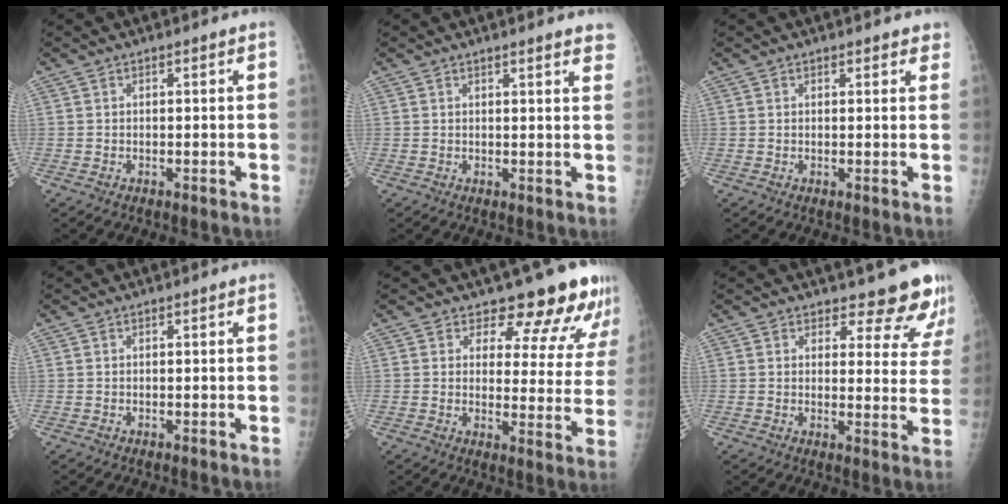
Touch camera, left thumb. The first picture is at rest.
{"total": 5.7, "force": [4.8, 0.9, 2.9], "torque": [-0.016, -0.012, 0.042]}
{"total": 1.8, "force": [1.5, 0.9, 0.5], "torque": [0.018, -0.003, 0.010]}
{"total": 0.0}
{"total": 13.3, "force": [11.6, 5.1, 3.8], "torque": [0.003, -0.084, 0.125]}
{"total": 10.5, "force": [9.6, 3.6, 2.1], "torque": [0.019, -0.071, 0.094]}